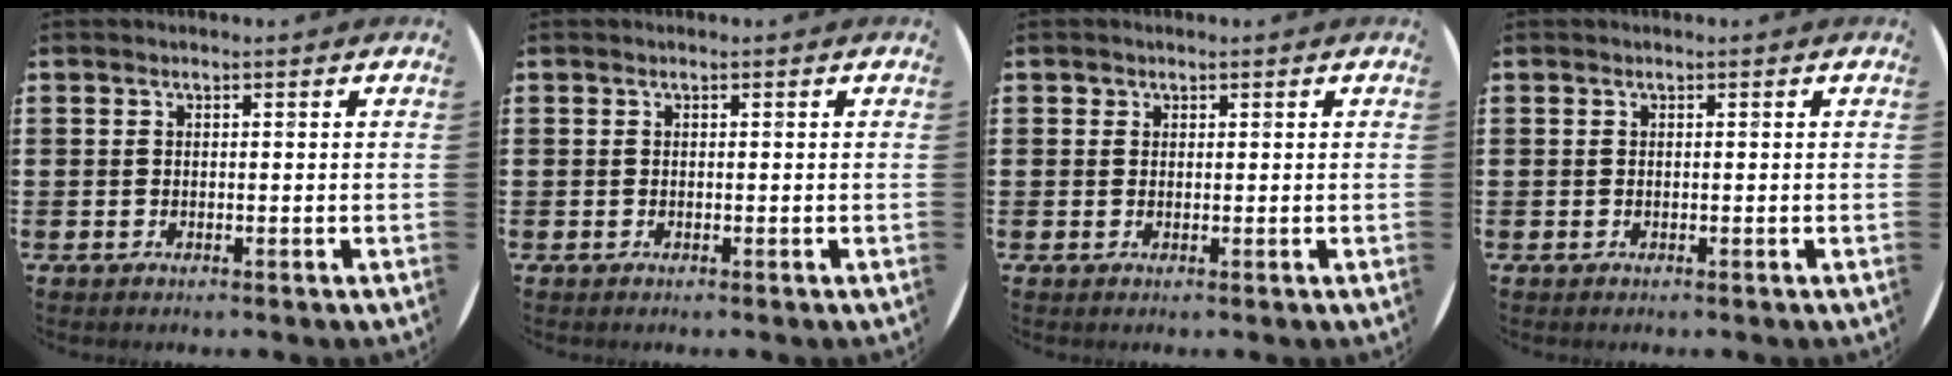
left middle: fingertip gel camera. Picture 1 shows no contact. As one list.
[{"total": 0.0}, {"total": 0.6, "force": [0.4, 0.5, 0.0], "torque": [0.009, 0.001, 0.005]}, {"total": 0.0}]